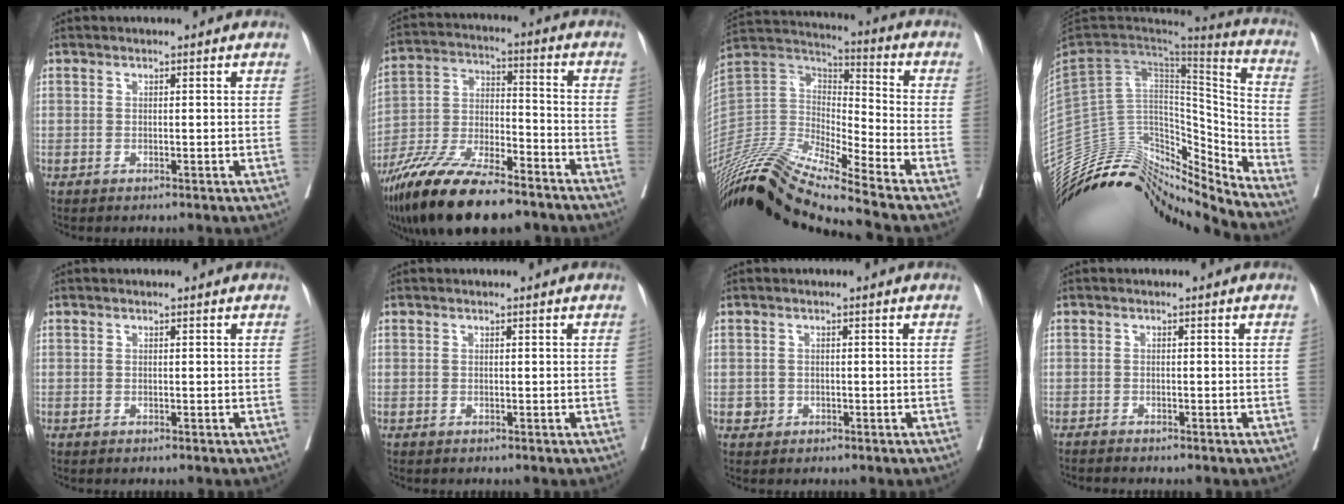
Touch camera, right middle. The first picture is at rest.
{"total": 19.1, "force": [-14.3, 4.6, 11.7], "torque": [-0.231, -0.024, -0.260]}
{"total": 19.0, "force": [-16.5, -0.7, 9.5], "torque": [-0.197, 0.009, -0.314]}
{"total": 25.9, "force": [-23.6, 6.1, 9.0], "torque": [-0.178, 0.035, -0.377]}
{"total": 0.0}
{"total": 0.0}
{"total": 1.1, "force": [-0.4, 1.0, 0.1], "torque": [0.004, 0.004, -0.007]}
{"total": 1.6, "force": [-1.6, -0.2, 0.4], "torque": [-0.011, -0.003, -0.026]}